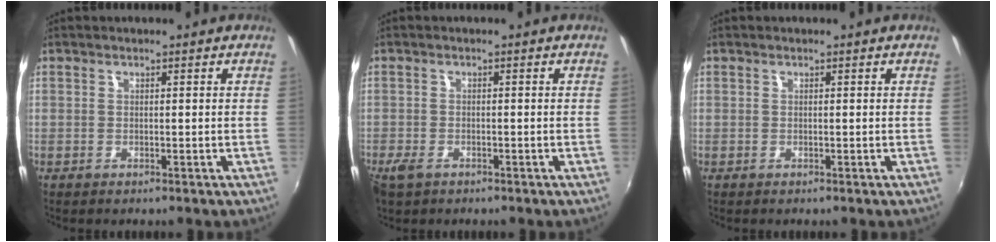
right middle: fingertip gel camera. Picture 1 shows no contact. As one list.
[{"total": 3.3, "force": [-2.1, 1.9, 1.7], "torque": [-0.041, -0.008, -0.039]}, {"total": 0.0}]